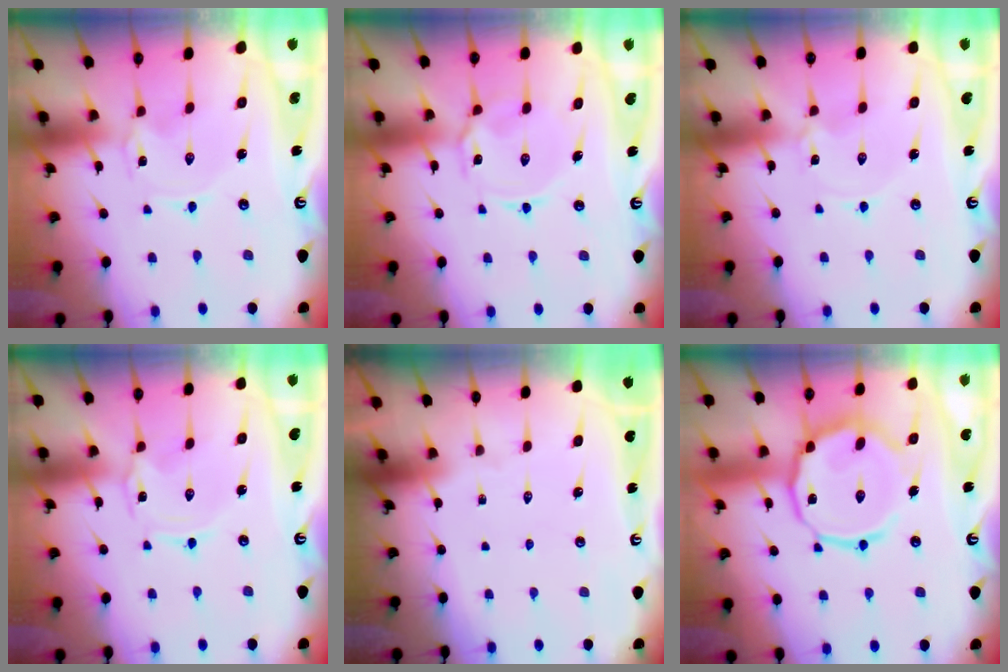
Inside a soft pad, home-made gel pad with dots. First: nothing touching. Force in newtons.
{"total": 6.5, "press": 6.5, "slide": 0.6}
{"total": 0.0}
{"total": 1.0, "press": 1.0, "slide": 0.1}
{"total": 0.0}
{"total": 15.0, "press": 14.9, "slide": 1.2}